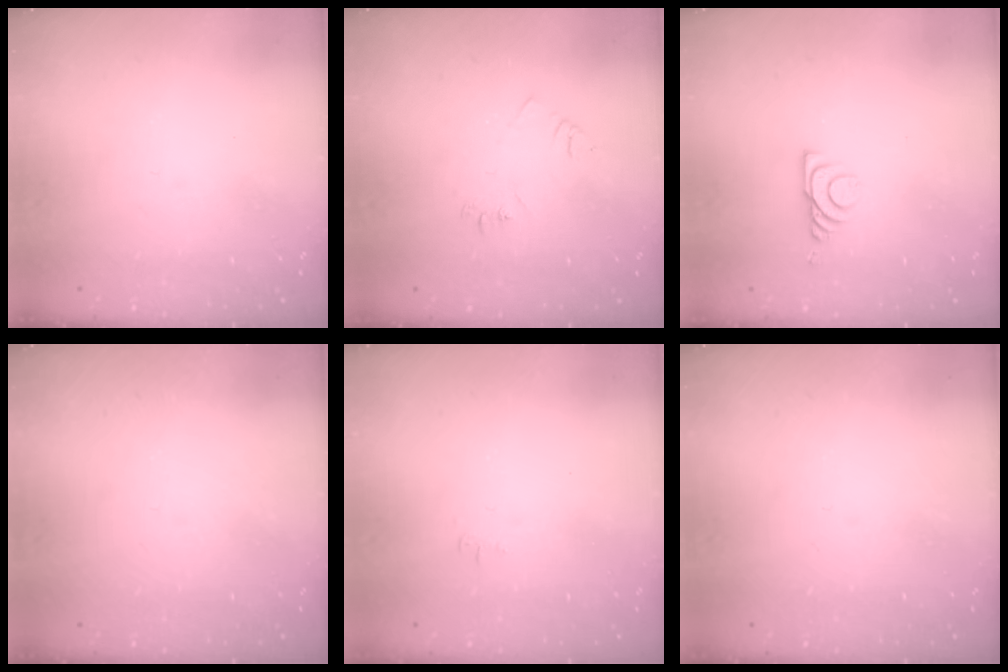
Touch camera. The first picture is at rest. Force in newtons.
{"total": 4.2, "press": 4.1, "slide": 0.6}
{"total": 6.9, "press": 6.9, "slide": 0.8}
{"total": 0.0}
{"total": 3.3, "press": 3.3, "slide": 0.5}
{"total": 0.0}